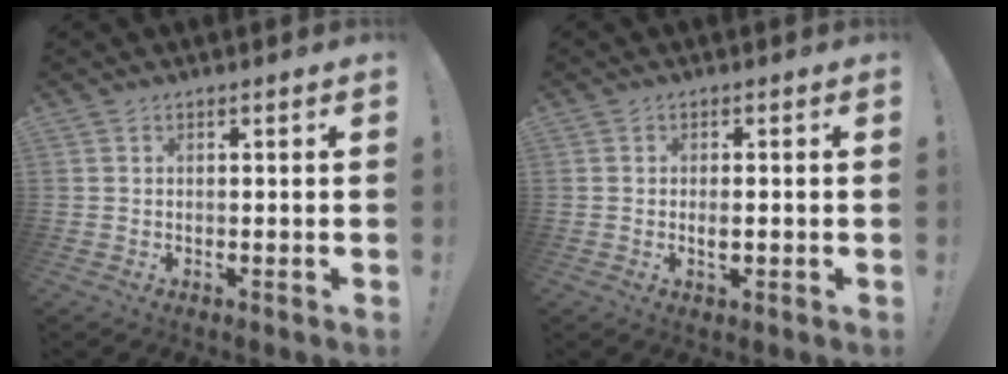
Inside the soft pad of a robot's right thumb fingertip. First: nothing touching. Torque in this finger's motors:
{"motor_torque": [-0.35, -0.05, -0.02, 0.24, 0.09]}